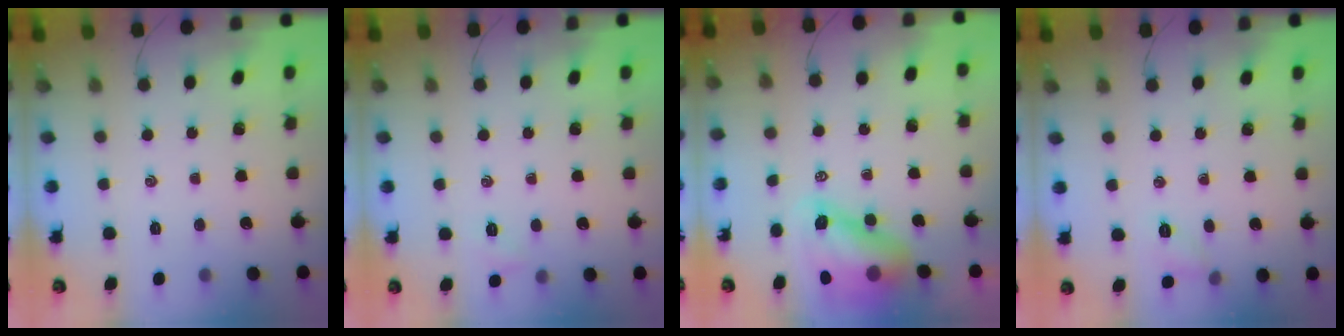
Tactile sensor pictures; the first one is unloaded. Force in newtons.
{"total": 3.1, "press": 3.0, "slide": 0.9}
{"total": 9.1, "press": 8.7, "slide": 2.7}
{"total": 5.6, "press": 5.4, "slide": 1.5}